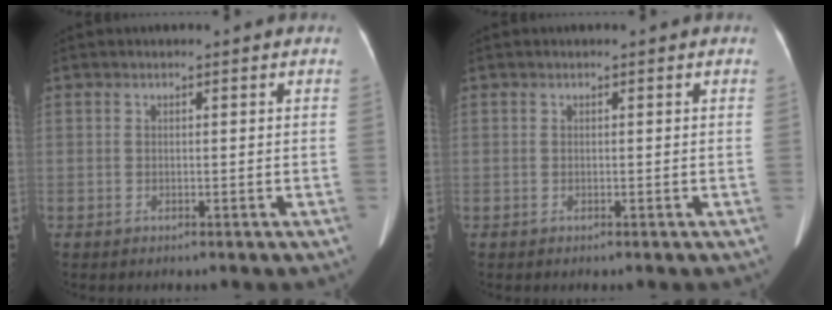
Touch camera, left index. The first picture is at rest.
{"total": 0.0}